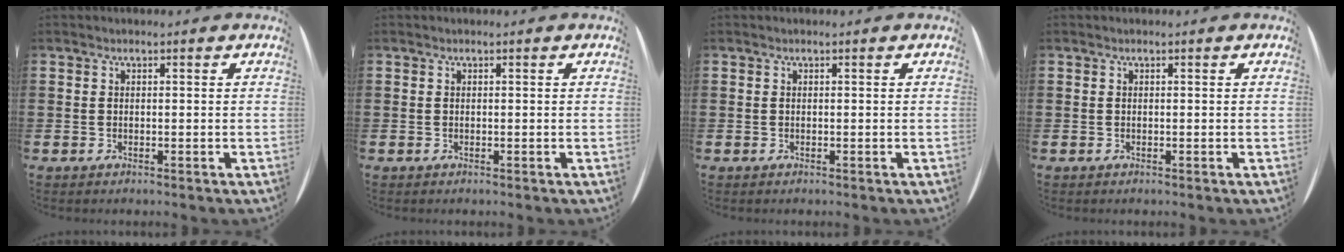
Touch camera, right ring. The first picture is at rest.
{"total": 0.0}
{"total": 0.0}
{"total": 0.0}